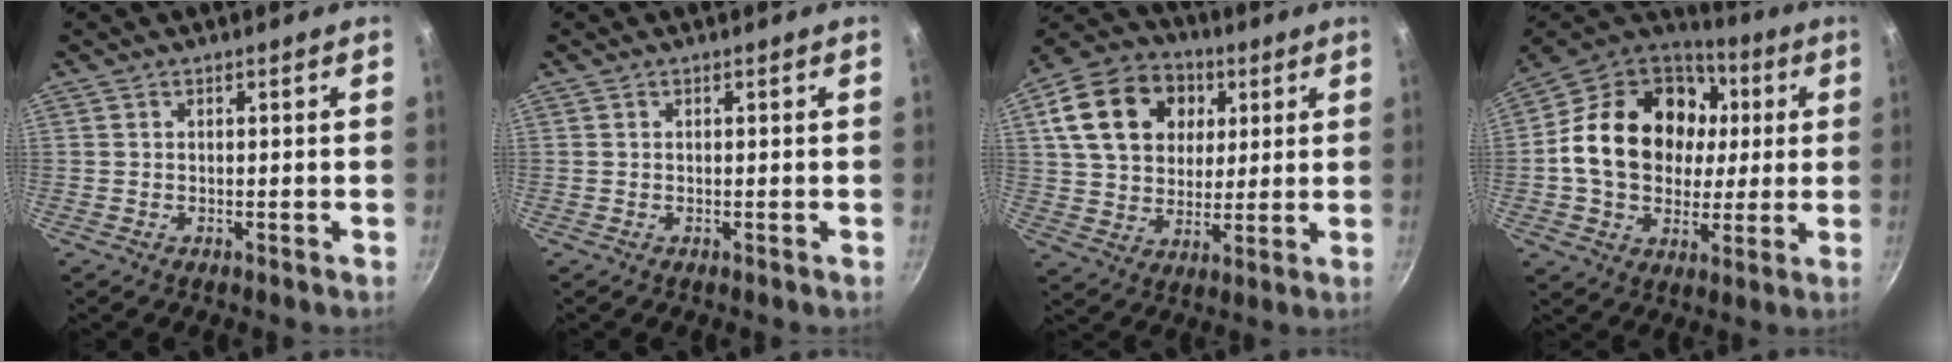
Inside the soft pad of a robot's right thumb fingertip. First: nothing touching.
{"total": 0.0}
{"total": 19.2, "force": [5.9, 14.6, 10.9], "torque": [-0.175, 0.009, 0.095]}
{"total": 24.2, "force": [2.7, 18.6, 15.2], "torque": [-0.252, 0.029, 0.047]}